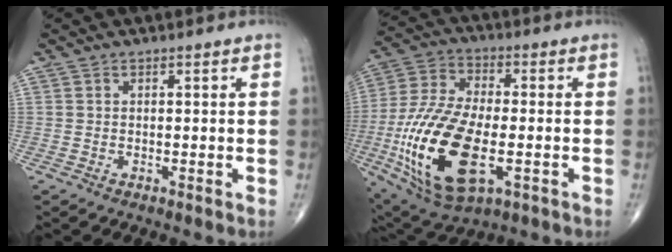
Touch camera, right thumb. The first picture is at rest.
{"total": 22.6, "force": [-5.4, 10.6, 19.2], "torque": [-0.401, 0.001, -0.085]}